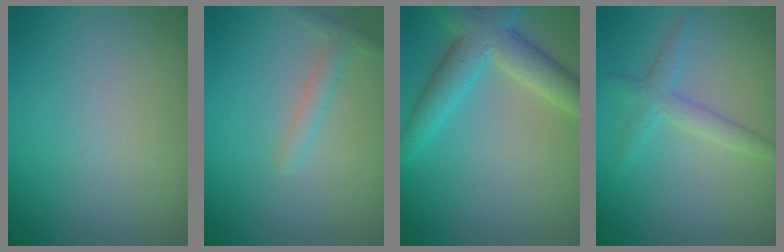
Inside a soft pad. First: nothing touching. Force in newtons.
{"total": 1.6, "press": 1.6, "slide": 0.1}
{"total": 5.8, "press": 5.8, "slide": 0.2}
{"total": 2.2, "press": 2.2, "slide": 0.1}